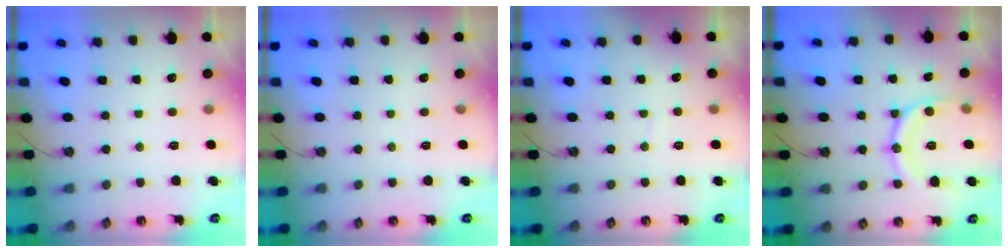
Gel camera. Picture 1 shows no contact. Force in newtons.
{"total": 0.0}
{"total": 1.6, "press": 1.5, "slide": 0.1}
{"total": 12.5, "press": 12.5, "slide": 0.7}